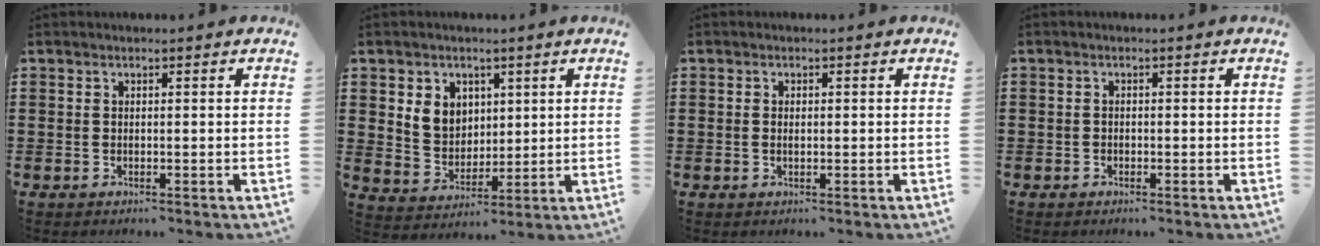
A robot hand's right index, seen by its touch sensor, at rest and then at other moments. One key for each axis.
{"total": 5.6, "fx": 2.2, "fy": 4.9, "fz": 1.5, "tx": -0.046, "ty": 0.012, "tz": 0.039}
{"total": 1.0, "fx": -0.1, "fy": 0.4, "fz": 0.9, "tx": -0.019, "ty": 0.000, "tz": -0.001}
{"total": 0.9, "fx": -0.6, "fy": 0.6, "fz": 0.1, "tx": -0.004, "ty": 0.002, "tz": -0.015}